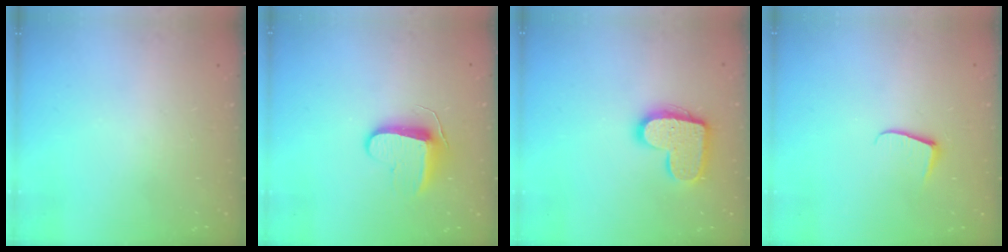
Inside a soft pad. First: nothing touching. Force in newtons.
{"total": 9.4, "press": 9.4, "slide": 0.2}
{"total": 14.5, "press": 14.5, "slide": 0.8}
{"total": 5.4, "press": 5.4, "slide": 0.5}